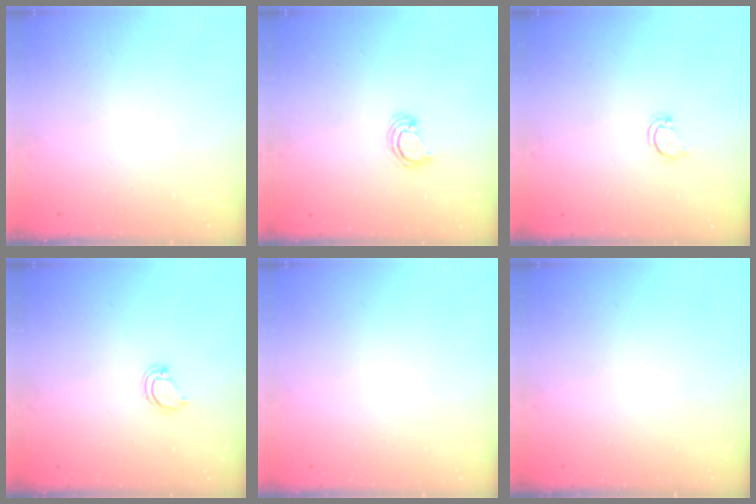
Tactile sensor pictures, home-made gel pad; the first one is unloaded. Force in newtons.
{"total": 2.3, "press": 2.3, "slide": 0.2}
{"total": 3.0, "press": 3.0, "slide": 0.2}
{"total": 3.5, "press": 3.5, "slide": 0.3}
{"total": 0.0}
{"total": 0.0}